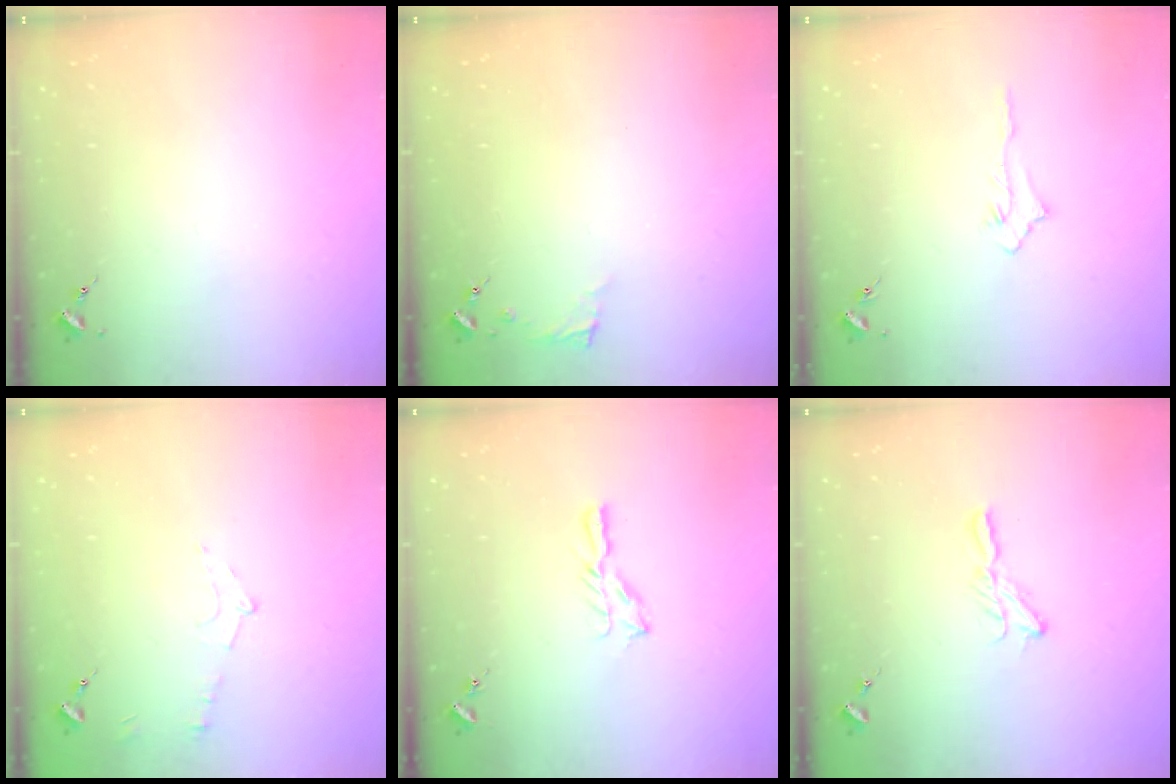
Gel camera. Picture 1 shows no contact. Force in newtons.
{"total": 3.8, "press": 3.7, "slide": 0.4}
{"total": 3.4, "press": 3.4, "slide": 0.4}
{"total": 5.4, "press": 5.4, "slide": 0.7}
{"total": 5.1, "press": 5.1, "slide": 0.5}
{"total": 6.3, "press": 6.3, "slide": 0.3}